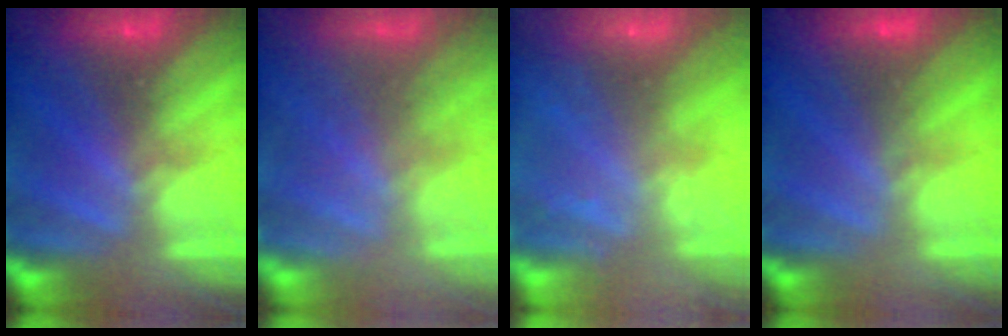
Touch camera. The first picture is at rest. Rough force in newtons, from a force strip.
{"total": 2.8}
{"total": 2.4}
{"total": 2.8}